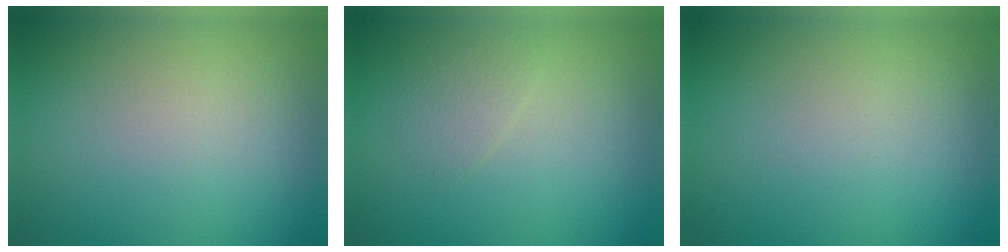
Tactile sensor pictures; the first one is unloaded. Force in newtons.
{"total": 1.3, "press": 1.3, "slide": 0.0}
{"total": 0.0}